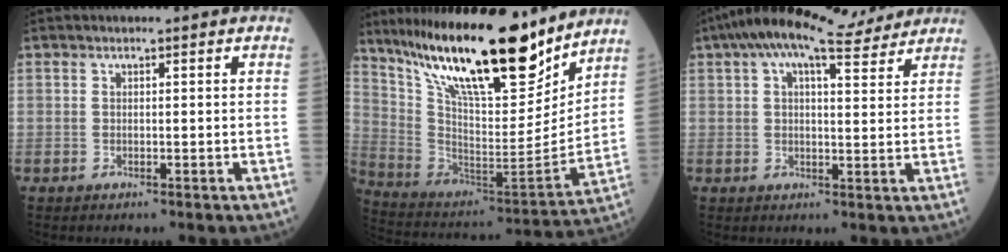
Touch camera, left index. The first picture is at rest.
{"total": 24.9, "force": [19.0, 5.2, 15.2], "torque": [-0.266, -0.018, 0.324]}
{"total": 12.2, "force": [9.9, 2.8, 6.5], "torque": [-0.115, 0.039, 0.141]}